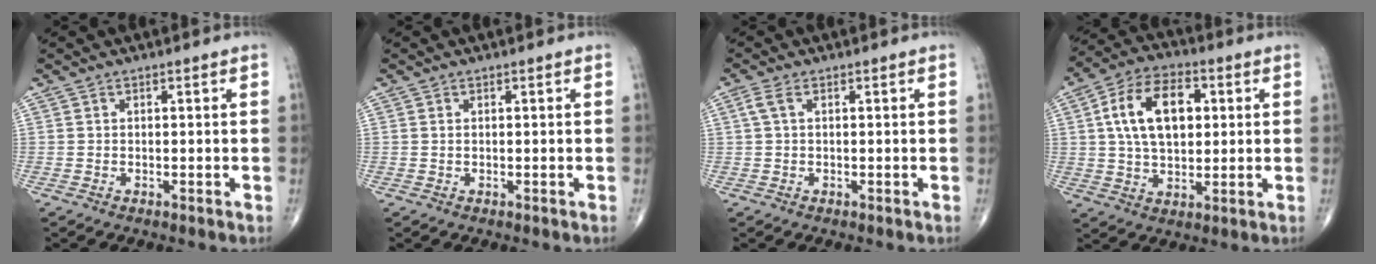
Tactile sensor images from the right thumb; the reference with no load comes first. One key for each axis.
{"total": 0.0}
{"total": 2.2, "fx": 0.6, "fy": 1.0, "fz": 1.8, "tx": -0.052, "ty": 0.013, "tz": 0.015}
{"total": 14.3, "fx": 2.9, "fy": 8.5, "fz": 11.1, "tx": -0.179, "ty": 0.011, "tz": 0.046}